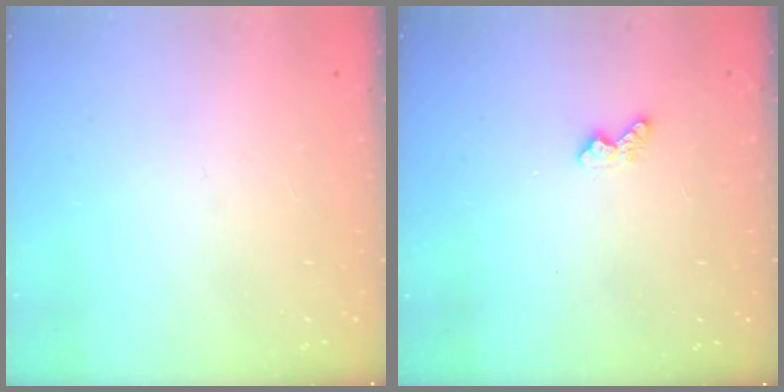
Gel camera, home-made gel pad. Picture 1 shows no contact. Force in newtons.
{"total": 3.4, "press": 3.4, "slide": 0.6}